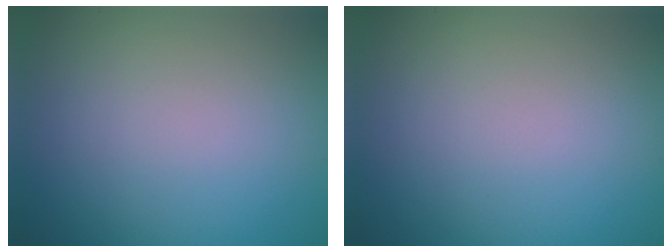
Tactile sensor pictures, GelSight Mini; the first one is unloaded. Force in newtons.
{"total": 0.0}